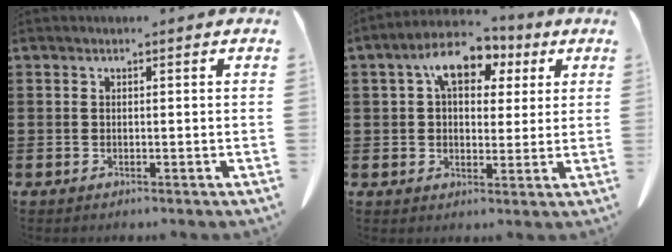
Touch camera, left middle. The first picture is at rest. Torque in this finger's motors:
{"motor_torque": [1.19, 0.95, 0.39, 0.19]}